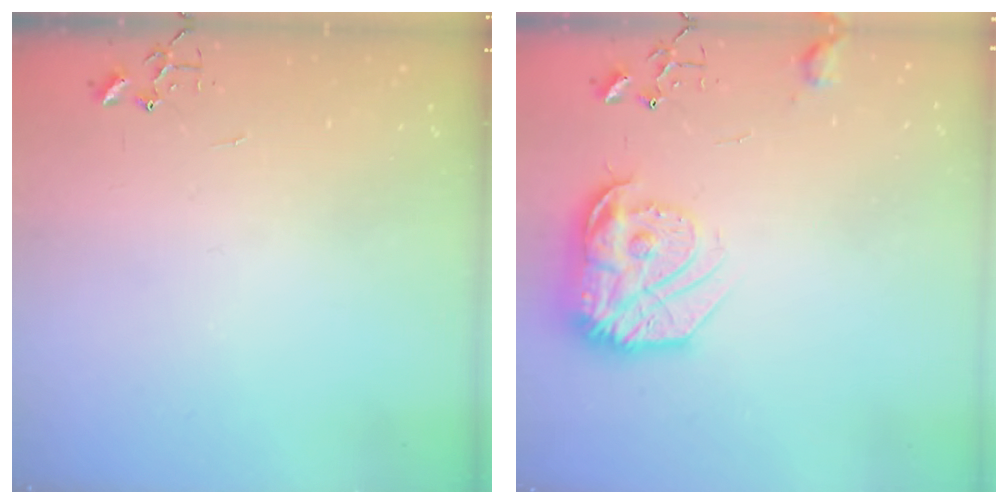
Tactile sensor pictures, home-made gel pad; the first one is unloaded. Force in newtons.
{"total": 17.9, "press": 17.9, "slide": 1.2}